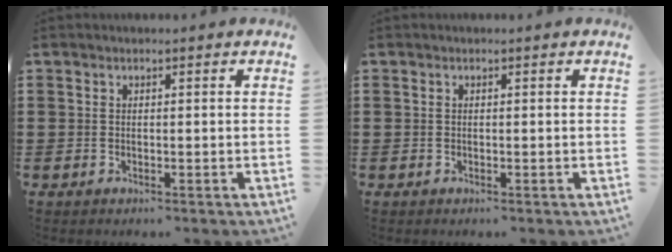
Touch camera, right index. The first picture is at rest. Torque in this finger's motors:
{"motor_torque": [0.20, -0.18, 0.02, 0.02]}